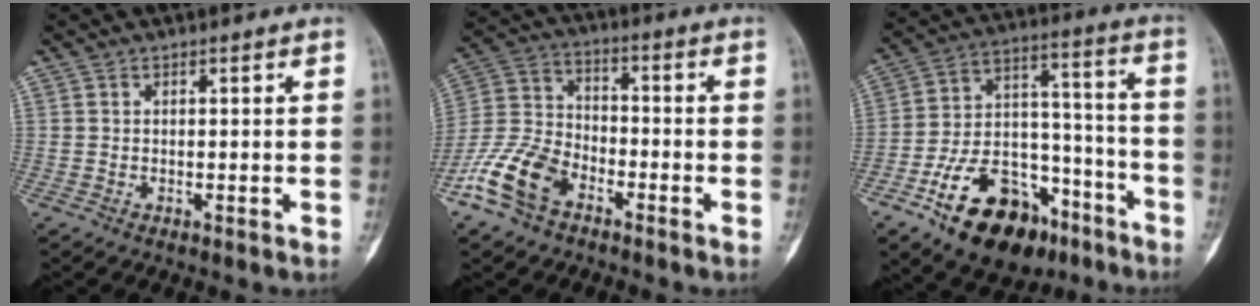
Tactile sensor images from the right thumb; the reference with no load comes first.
{"total": 12.2, "force": [-7.1, 7.3, 6.8], "torque": [-0.139, 0.039, -0.148]}
{"total": 22.1, "force": [-13.1, 12.7, 12.5], "torque": [-0.177, 0.090, -0.209]}